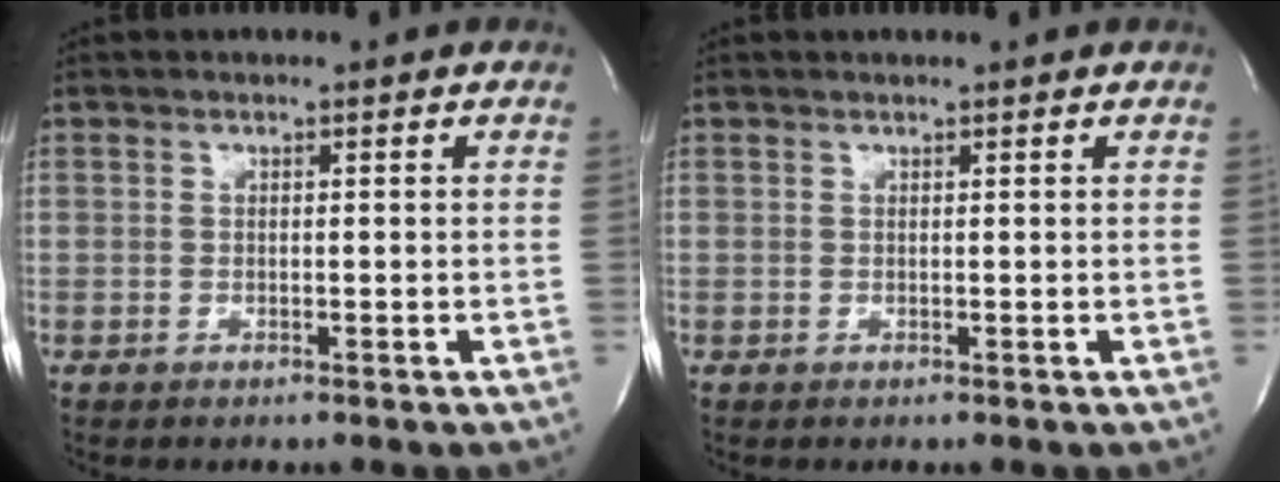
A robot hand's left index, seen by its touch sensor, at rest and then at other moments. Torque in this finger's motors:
{"motor_torque": [0.22, -0.15, -0.02, -0.01]}